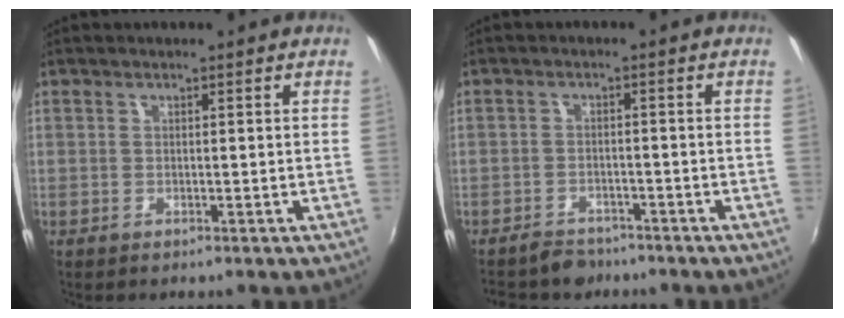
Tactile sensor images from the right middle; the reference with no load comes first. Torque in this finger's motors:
{"motor_torque": [0.07, -0.06, 0.00, 0.00]}